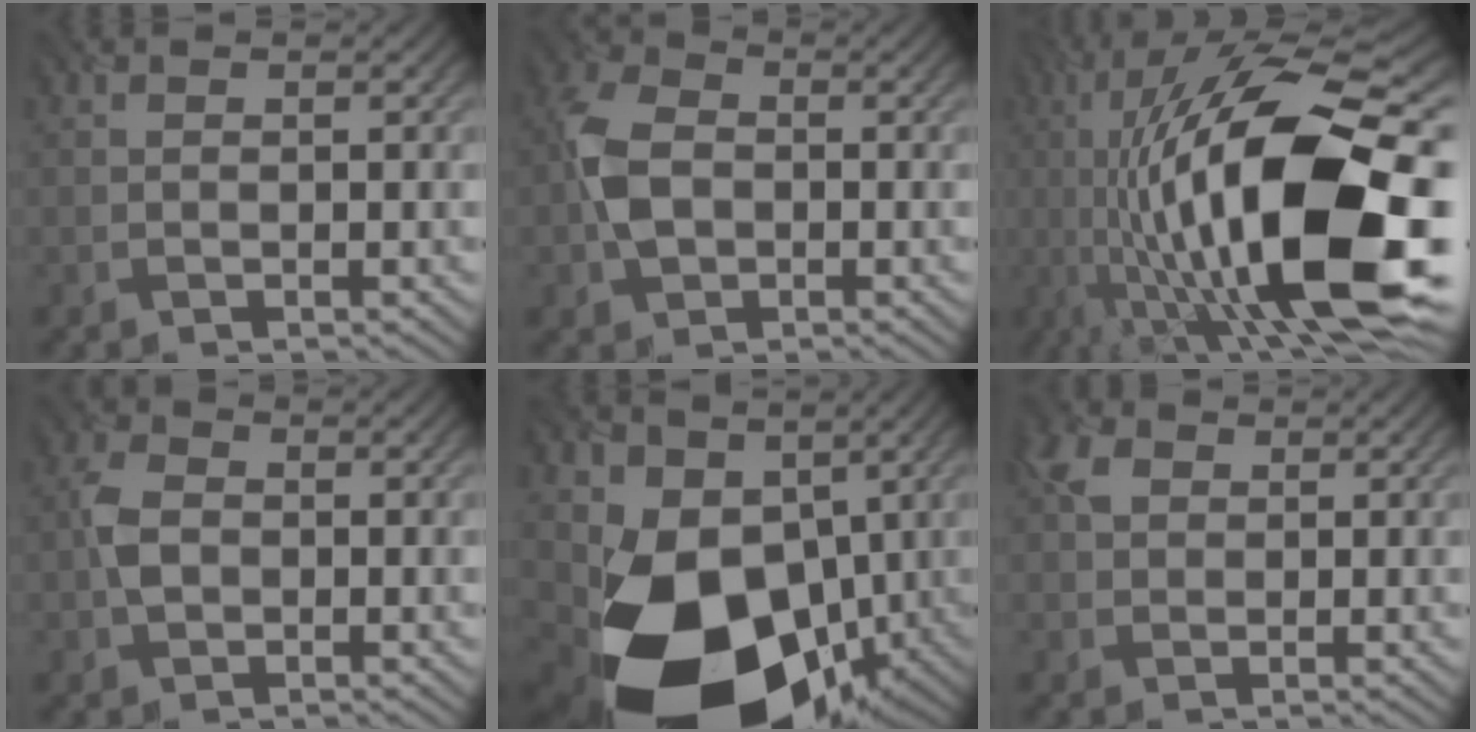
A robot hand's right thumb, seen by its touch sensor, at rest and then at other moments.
{"total": 6.1, "force": [-0.8, 4.5, 4.1], "torque": [-0.101, 0.001, -0.024]}
{"total": 22.0, "force": [-2.9, 7.1, 20.6], "torque": [-0.366, 0.006, -0.041]}
{"total": 3.7, "force": [-0.6, 2.7, 2.4], "torque": [-0.056, 0.003, -0.018]}
{"total": 17.7, "force": [-3.3, 12.7, 11.9], "torque": [-0.221, -0.044, -0.041]}
{"total": 2.8, "force": [0.8, 2.2, 1.5], "torque": [-0.035, 0.006, 0.007]}